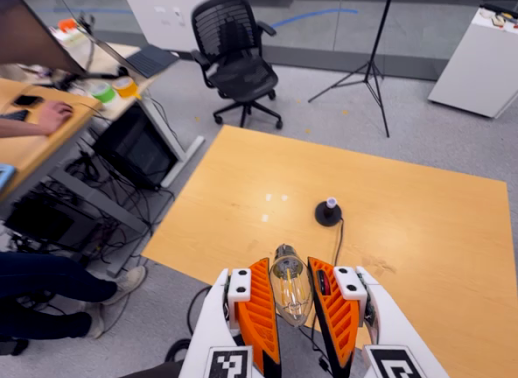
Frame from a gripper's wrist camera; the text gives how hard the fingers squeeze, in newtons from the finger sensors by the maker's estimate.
{"total": 10.4, "left": 10.1, "right": 10.8}